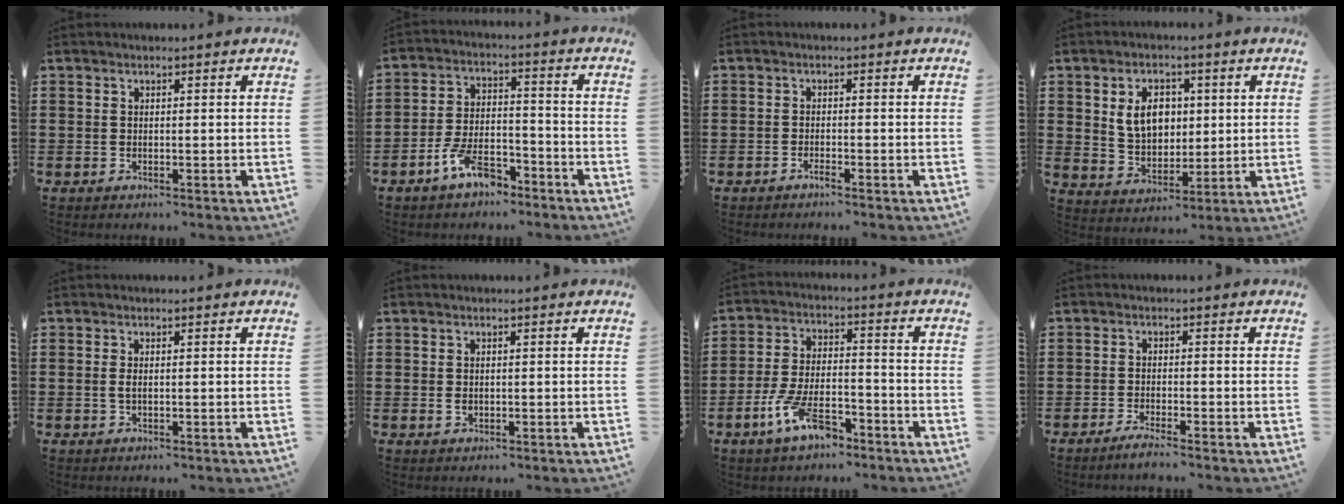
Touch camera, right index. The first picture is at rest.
{"total": 7.3, "force": [-5.1, 2.9, 4.4], "torque": [-0.096, 0.009, -0.097]}
{"total": 1.1, "force": [-1.0, 0.1, 0.6], "torque": [-0.011, -0.004, -0.018]}
{"total": 7.2, "force": [1.7, 5.4, 4.5], "torque": [-0.091, 0.012, 0.026]}
{"total": 1.1, "force": [0.0, 0.3, 1.1], "torque": [-0.030, -0.003, -0.002]}
{"total": 0.9, "force": [0.0, 0.6, 0.7], "torque": [-0.016, 0.000, 0.001]}
{"total": 9.0, "force": [-5.4, 3.4, 6.3], "torque": [-0.141, 0.003, -0.102]}
{"total": 1.9, "force": [-1.7, -0.1, 0.9], "torque": [-0.014, 0.001, -0.031]}